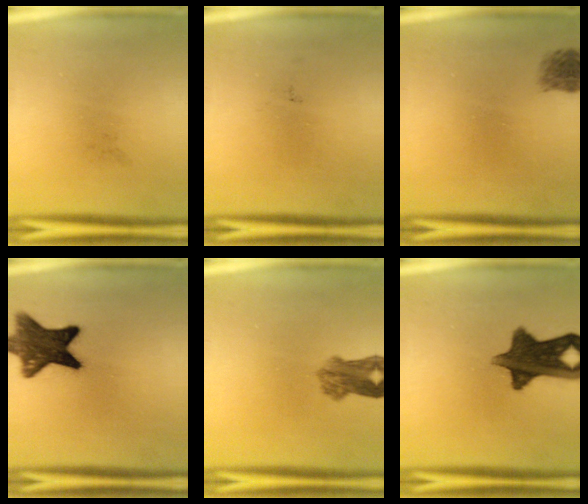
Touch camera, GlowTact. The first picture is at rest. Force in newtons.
{"total": 0.0}
{"total": 1.9}
{"total": 12.2}
{"total": 4.6}
{"total": 12.3}